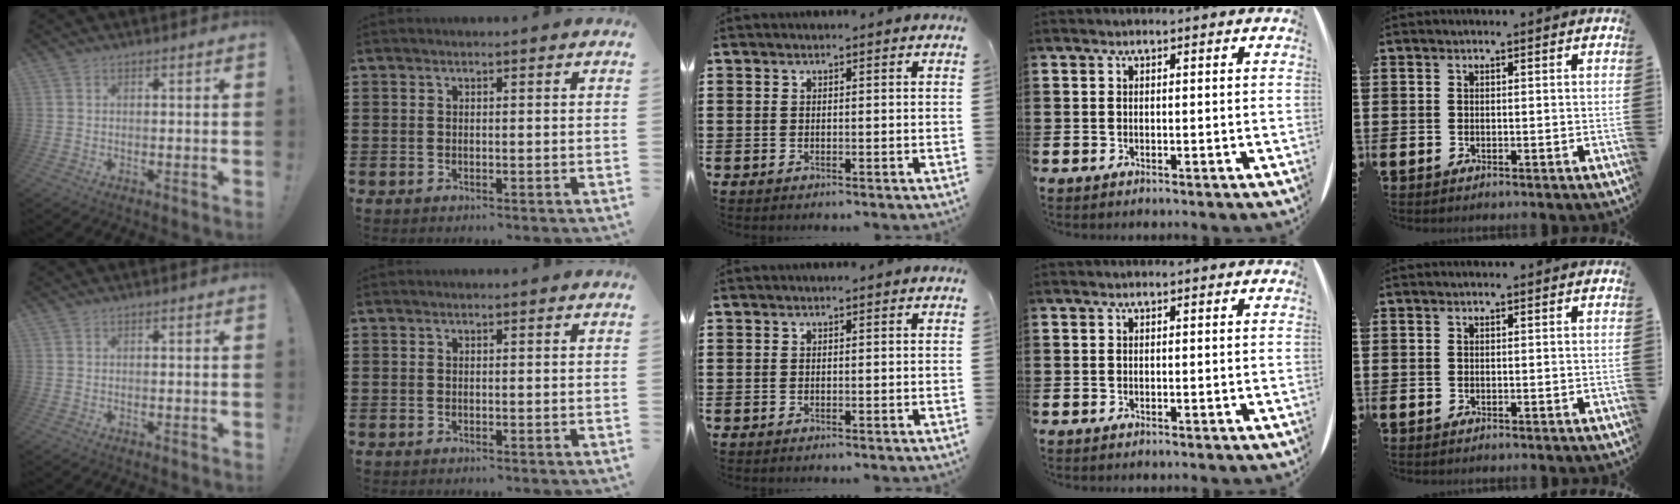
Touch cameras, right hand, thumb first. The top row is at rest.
{}